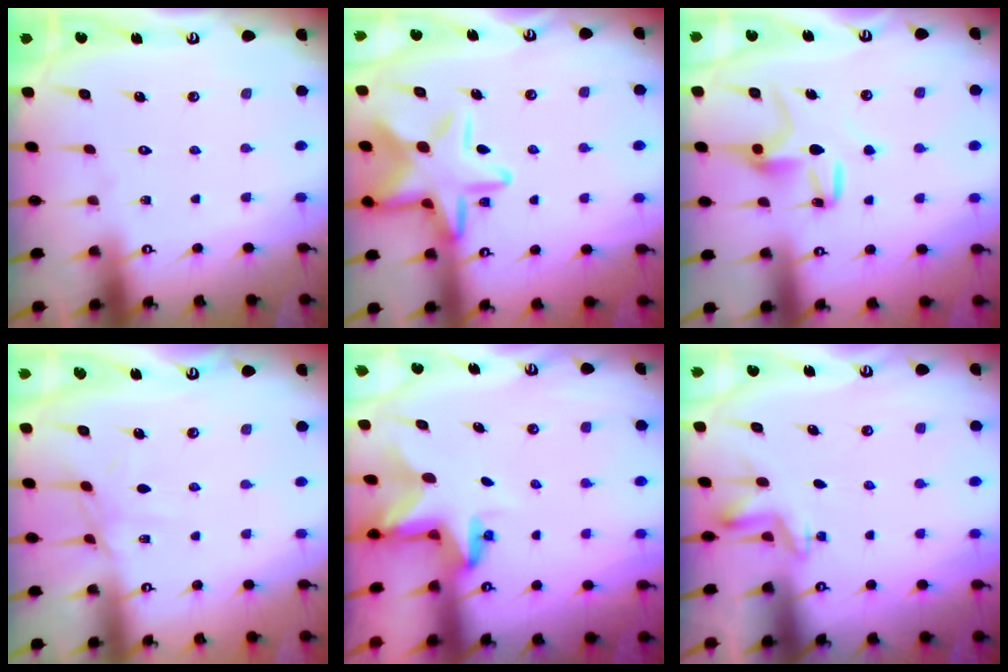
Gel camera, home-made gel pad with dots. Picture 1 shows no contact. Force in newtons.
{"total": 17.5, "press": 17.4, "slide": 1.0}
{"total": 9.6, "press": 9.6, "slide": 0.2}
{"total": 5.9, "press": 5.8, "slide": 0.7}
{"total": 2.8, "press": 2.8, "slide": 0.2}
{"total": 2.8, "press": 2.7, "slide": 0.9}